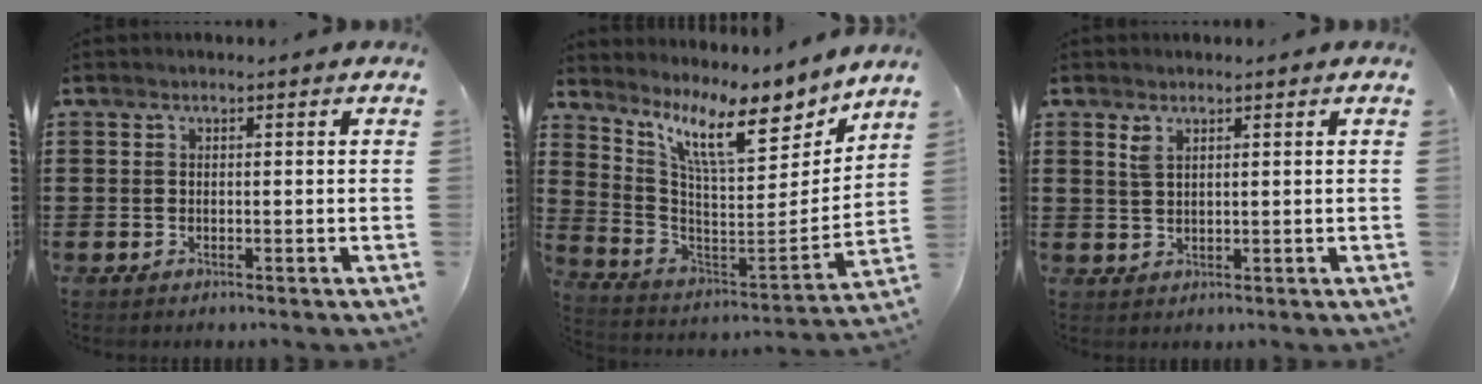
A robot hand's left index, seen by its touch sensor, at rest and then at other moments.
{"total": 11.4, "force": [7.9, 2.5, 7.8], "torque": [-0.166, -0.051, 0.128]}
{"total": 2.0, "force": [1.1, 0.7, 1.5], "torque": [-0.033, 0.002, 0.020]}